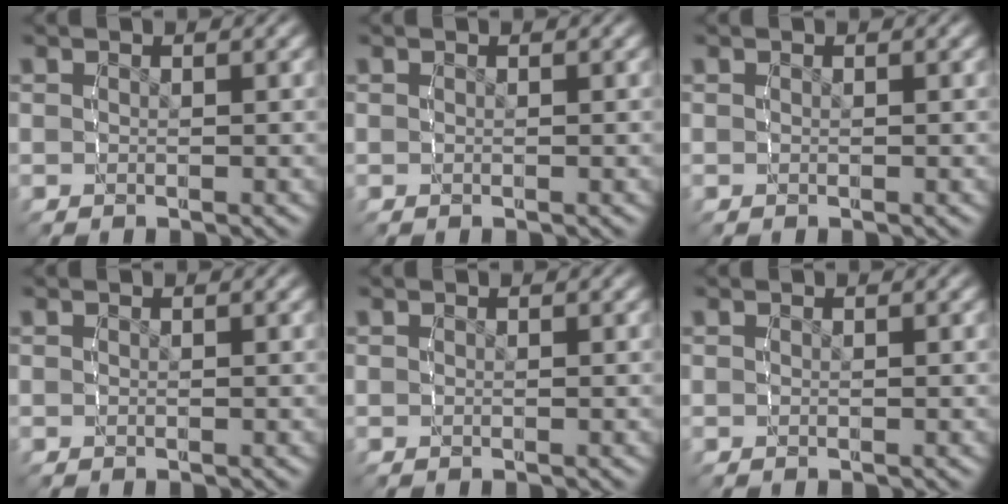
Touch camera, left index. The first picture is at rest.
{"total": 0.0}
{"total": 0.0}
{"total": 0.0}
{"total": 0.0}
{"total": 0.0}